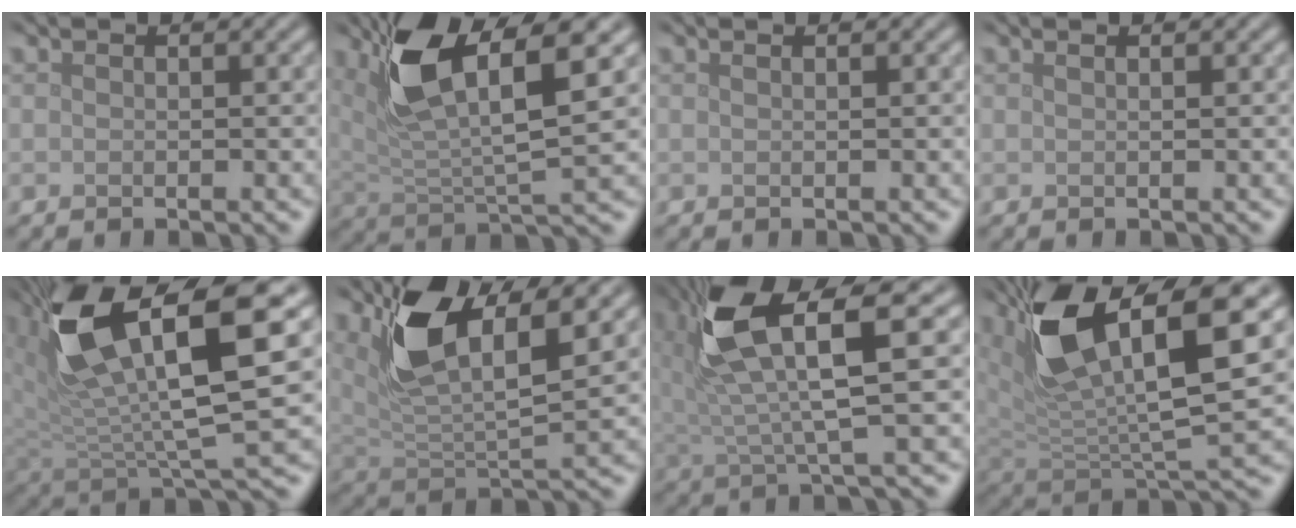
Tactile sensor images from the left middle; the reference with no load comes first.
{"total": 9.1, "force": [4.4, 2.8, 7.5], "torque": [-0.150, 0.000, 0.079]}
{"total": 0.6, "force": [0.4, 0.2, 0.4], "torque": [-0.003, 0.002, 0.001]}
{"total": 0.9, "force": [0.6, 0.4, 0.7], "torque": [-0.003, 0.000, 0.002]}
{"total": 13.2, "force": [5.5, 4.1, 11.3], "torque": [-0.219, 0.000, 0.108]}
{"total": 8.6, "force": [4.4, 3.3, 6.7], "torque": [-0.134, -0.004, 0.078]}
{"total": 9.1, "force": [3.6, 2.3, 8.0], "torque": [-0.161, 0.007, 0.063]}
{"total": 12.2, "force": [5.9, 4.3, 9.8], "torque": [-0.183, -0.001, 0.113]}